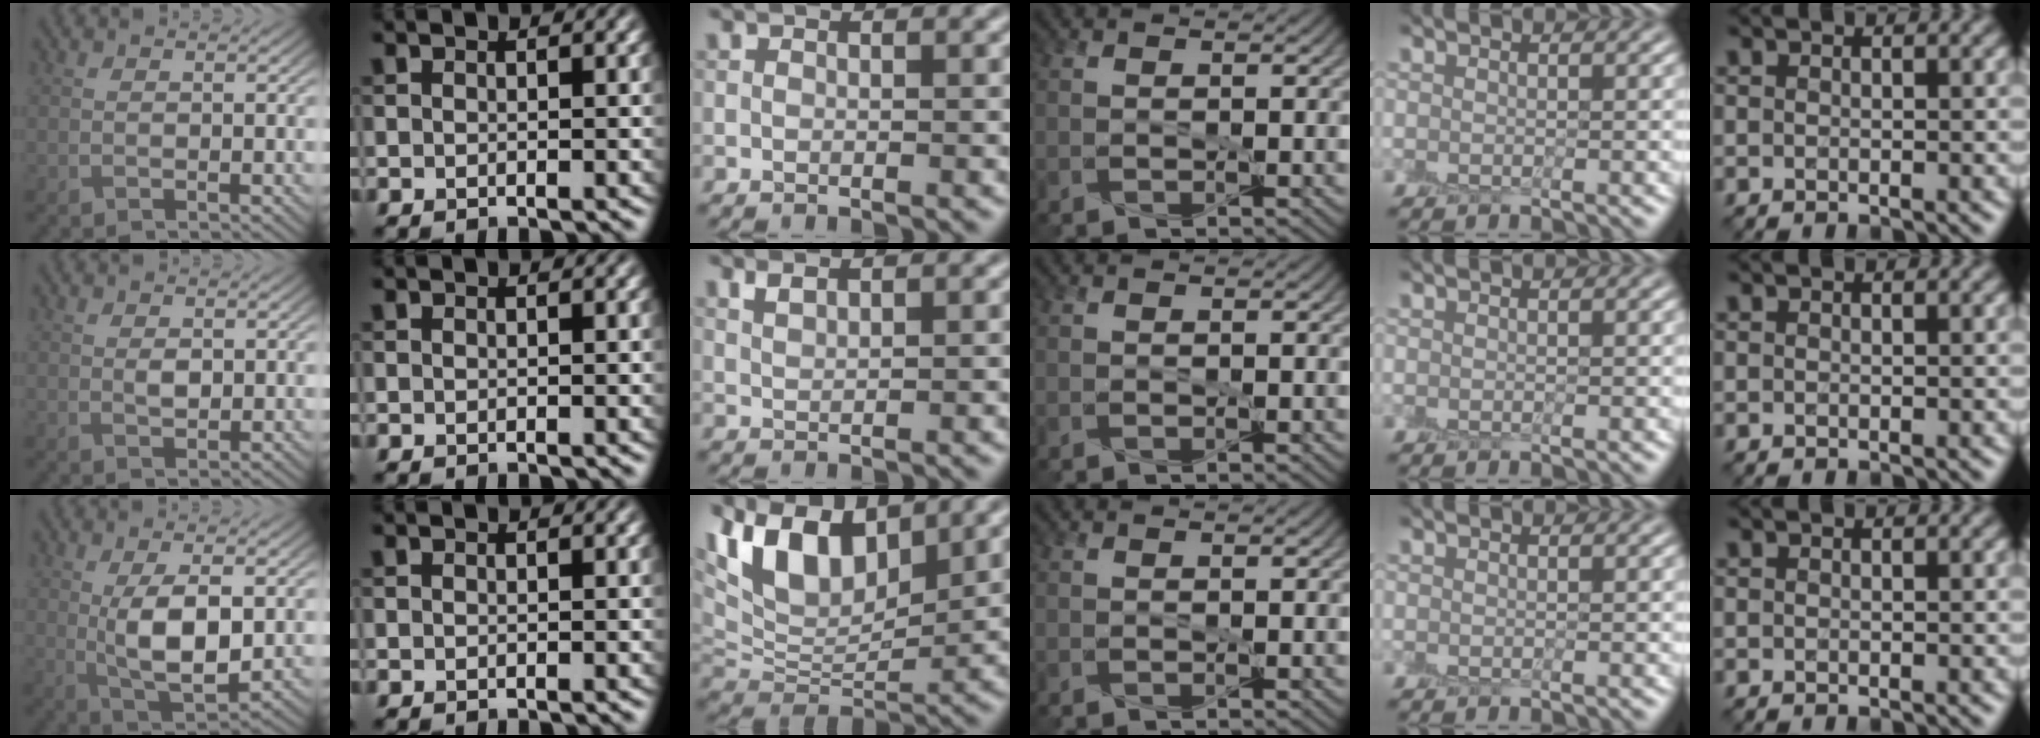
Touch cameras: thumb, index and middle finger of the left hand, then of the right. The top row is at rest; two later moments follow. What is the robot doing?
{"motion": "peel", "object": "sticky note"}